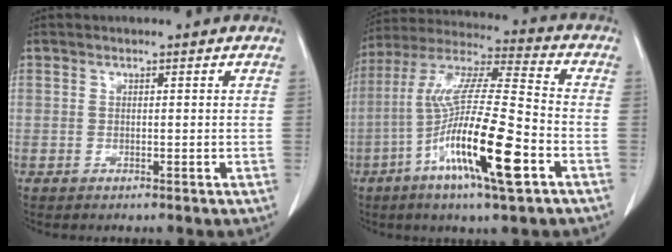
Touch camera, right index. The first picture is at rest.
{"total": 19.0, "force": [-7.2, 1.1, 17.6], "torque": [-0.361, -0.026, -0.135]}